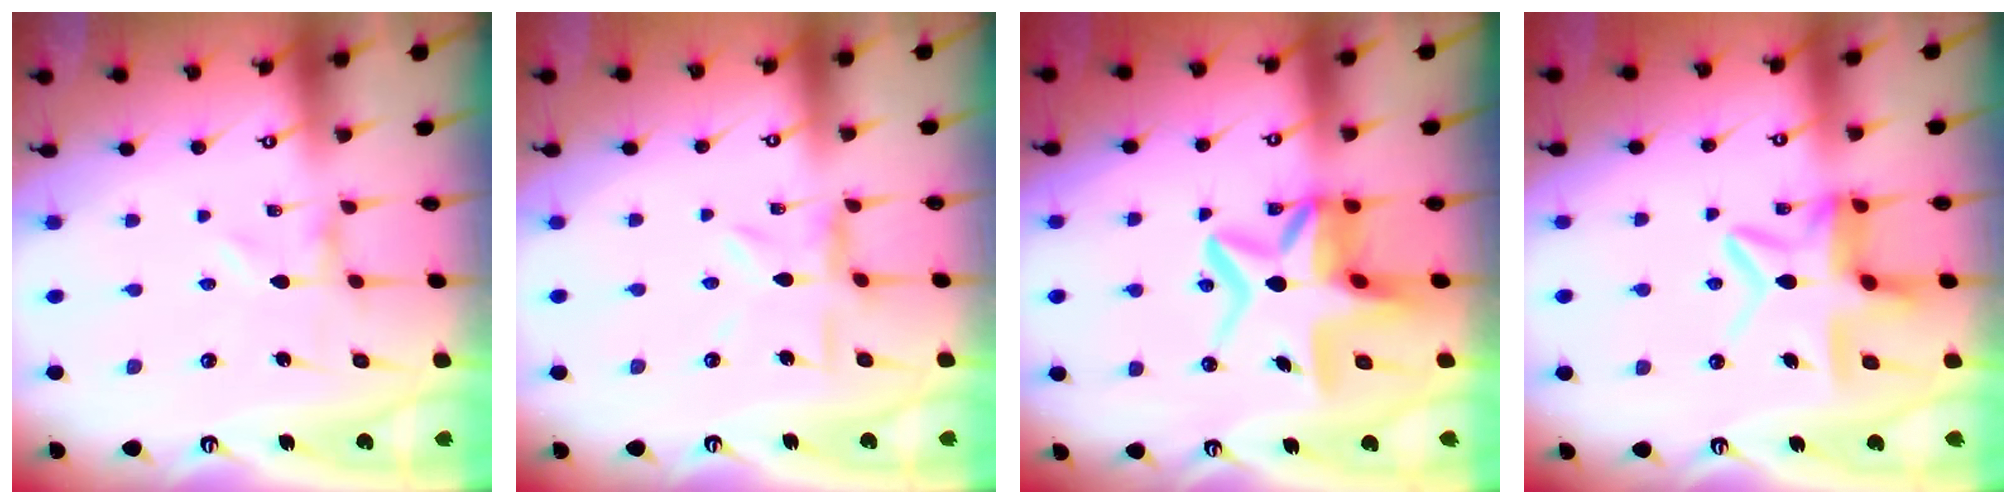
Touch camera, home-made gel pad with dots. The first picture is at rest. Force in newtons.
{"total": 6.9, "press": 6.9, "slide": 0.7}
{"total": 13.4, "press": 12.9, "slide": 3.5}
{"total": 12.4, "press": 12.4, "slide": 1.1}